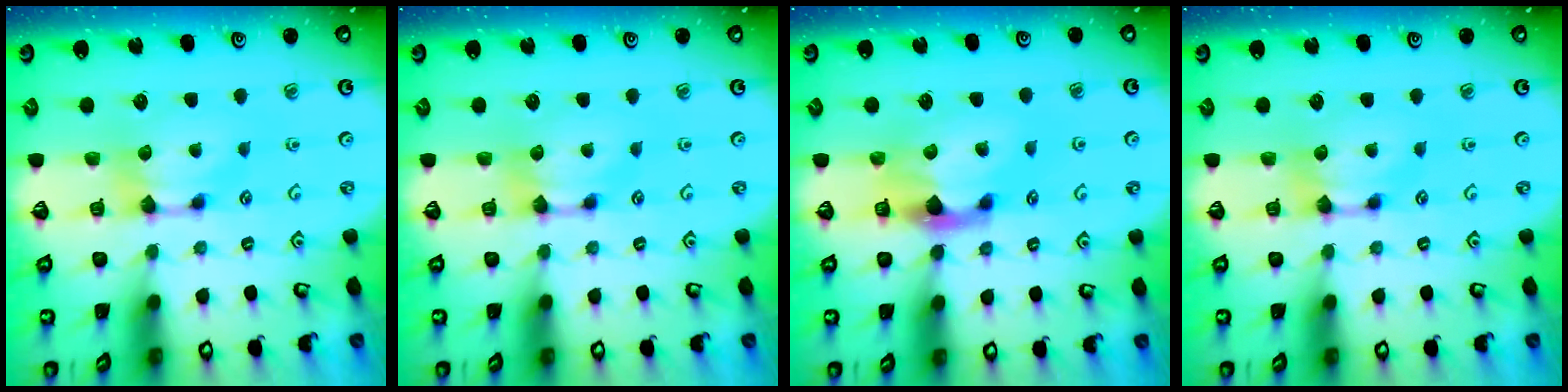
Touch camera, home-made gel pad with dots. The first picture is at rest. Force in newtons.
{"total": 0.0}
{"total": 3.0, "press": 2.7, "slide": 1.3}
{"total": 0.0}